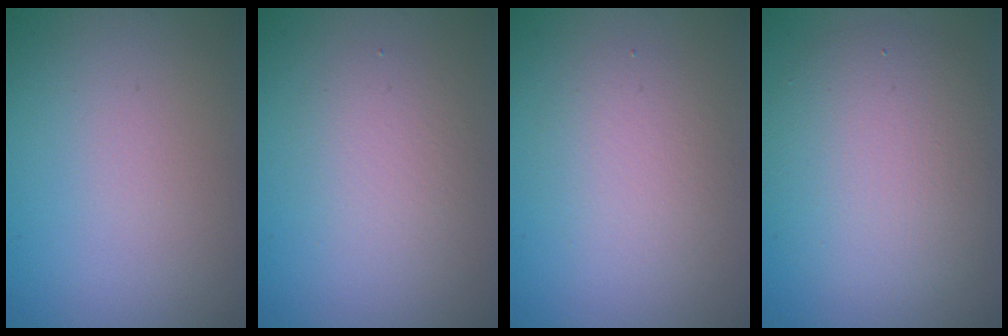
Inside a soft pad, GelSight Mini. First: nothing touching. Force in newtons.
{"total": 2.4, "press": 2.4, "slide": 0.2}
{"total": 2.9, "press": 2.8, "slide": 0.2}
{"total": 6.6, "press": 6.6, "slide": 0.4}